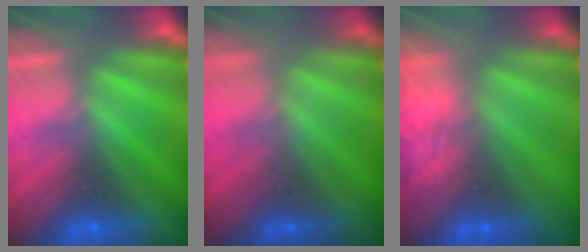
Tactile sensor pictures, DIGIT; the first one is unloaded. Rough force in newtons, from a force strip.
{"total": 1.8}
{"total": 7.1}